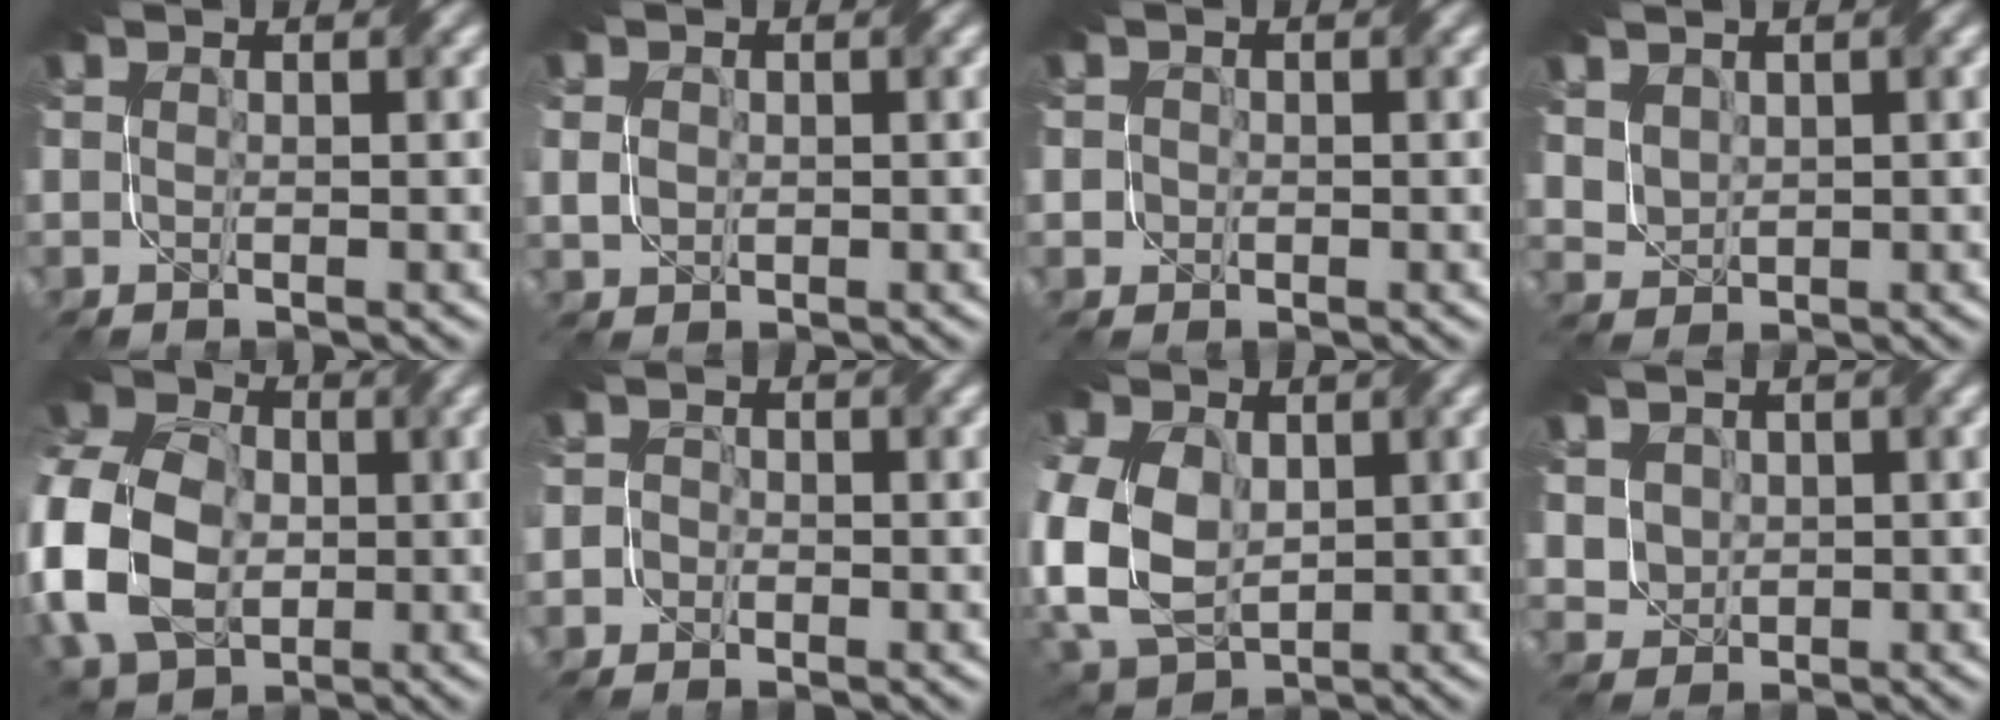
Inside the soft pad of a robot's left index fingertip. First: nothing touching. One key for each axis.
{"total": 1.6, "fx": -0.1, "fy": 1.3, "fz": 0.9, "tx": -0.032, "ty": 0.004, "tz": 0.006}
{"total": 1.0, "fx": -0.1, "fy": 1.0, "fz": 0.3, "tx": -0.002, "ty": 0.003, "tz": 0.000}
{"total": 2.6, "fx": 1.4, "fy": 1.8, "fz": 1.2, "tx": -0.055, "ty": 0.000, "tz": 0.052}
{"total": 13.5, "fx": -2.7, "fy": 9.7, "fz": 9.1, "tx": -0.238, "ty": 0.010, "tz": -0.079}
{"total": 1.9, "fx": -0.8, "fy": 1.6, "fz": 0.6, "tx": 0.010, "ty": 0.011, "tz": -0.037}
{"total": 14.2, "fx": -0.4, "fy": 10.3, "fz": 9.7, "tx": -0.225, "ty": -0.004, "tz": -0.033}
{"total": 3.0, "fx": 1.1, "fy": 2.5, "fz": 1.3, "tx": -0.053, "ty": 0.001, "tz": 0.036}